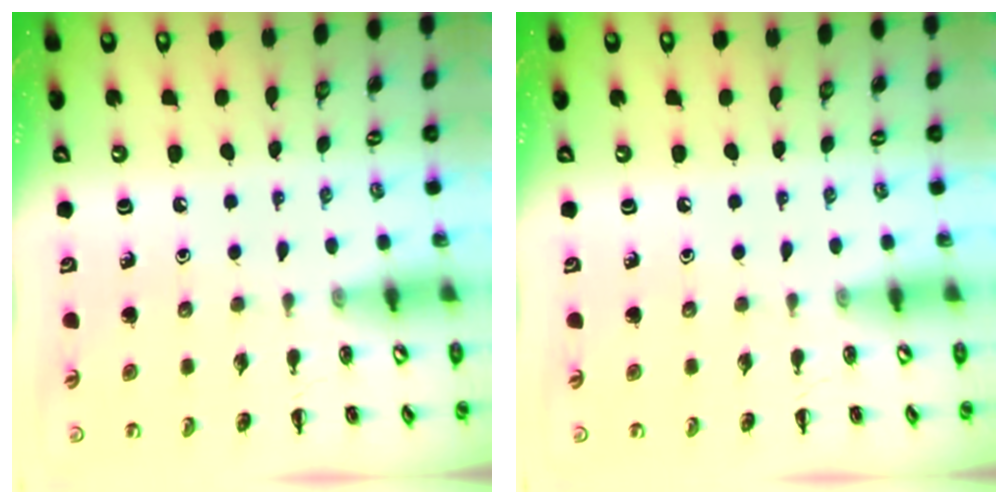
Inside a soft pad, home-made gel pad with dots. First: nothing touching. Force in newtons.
{"total": 0.0}